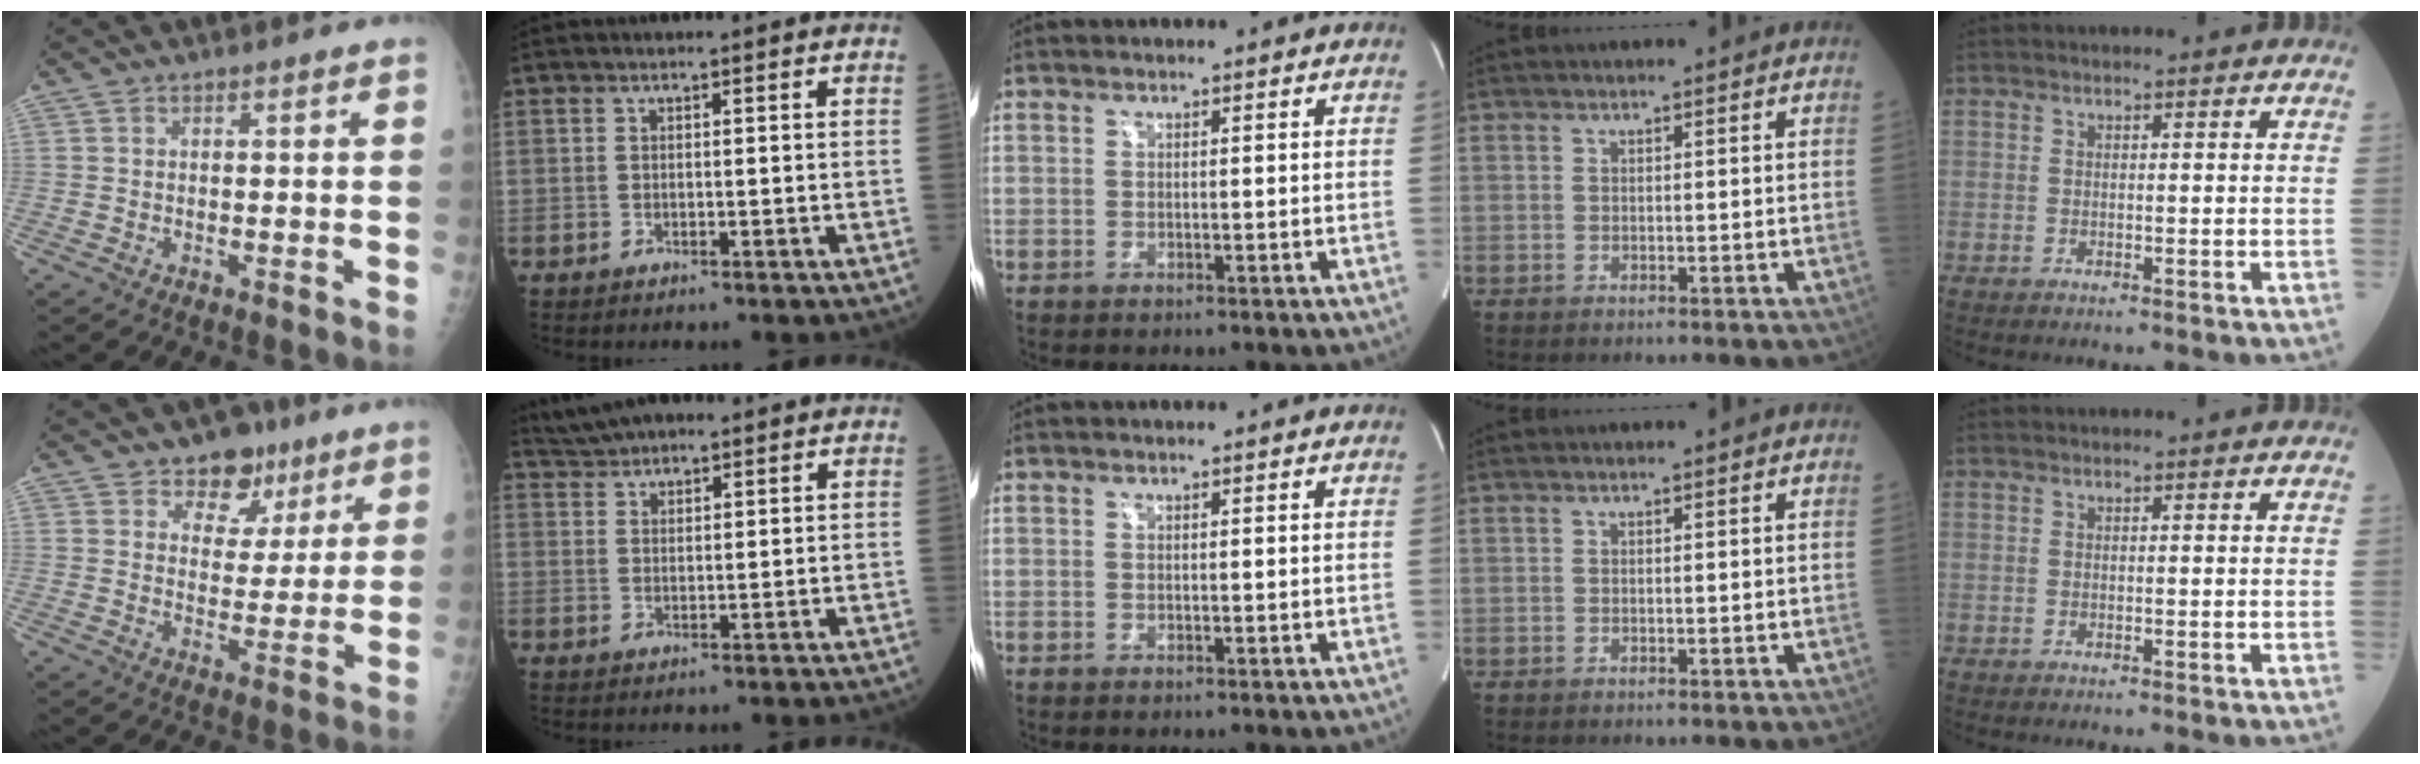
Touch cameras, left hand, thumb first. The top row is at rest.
{"thumb": {"total": 8.2, "force": [5.3, 5.9, 2.2], "torque": [0.010, -0.020, 0.078]}, "index": {"total": 4.1, "force": [3.7, 1.2, 1.4], "torque": [-0.037, 0.034, 0.072]}}